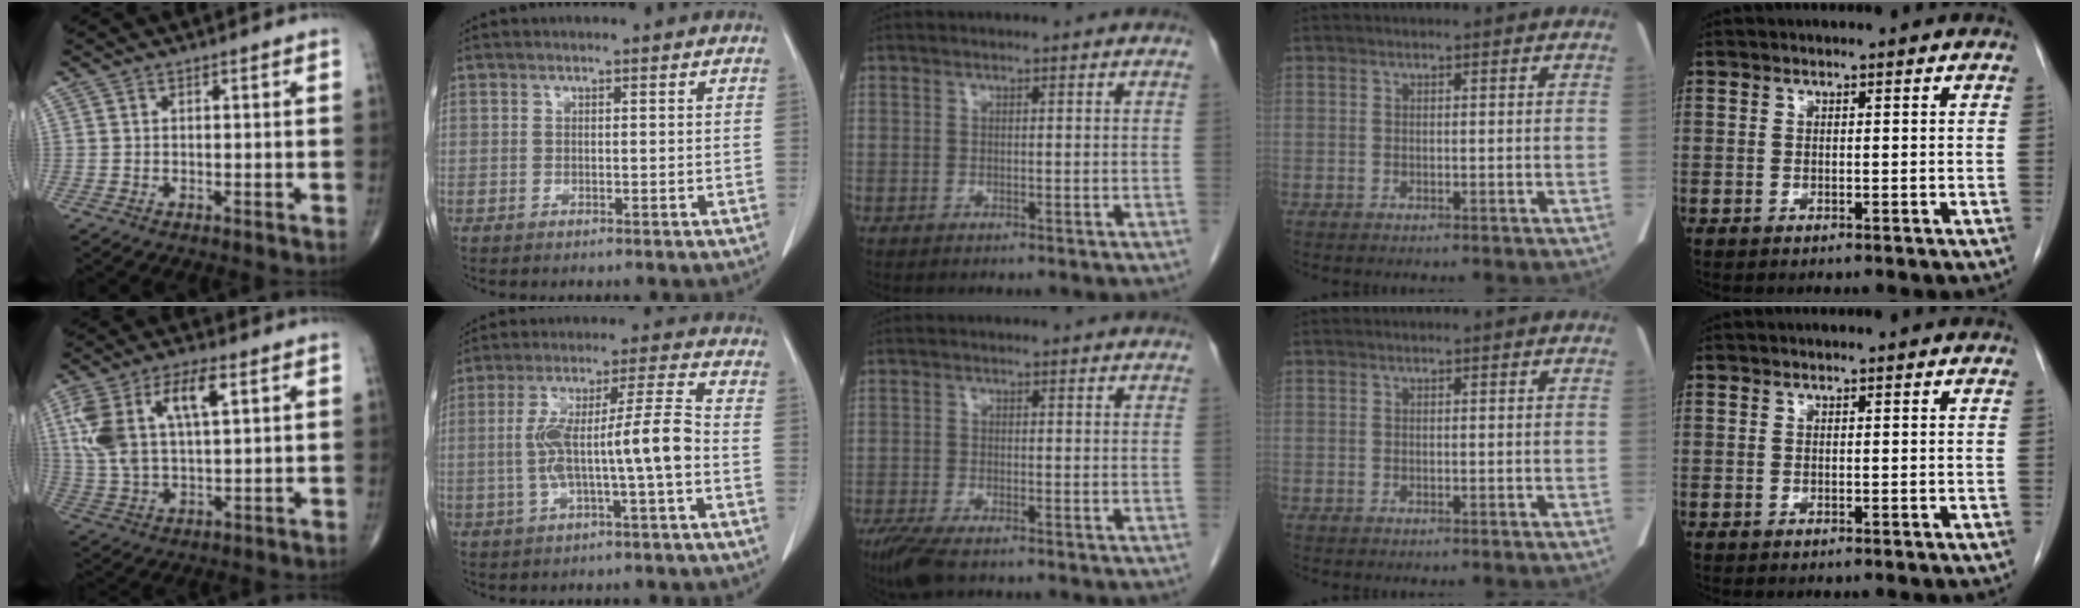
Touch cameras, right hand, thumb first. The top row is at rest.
{"thumb": {"total": 14.1, "force": [4.8, 6.0, 11.8], "torque": [-0.248, 0.008, 0.094]}, "index": {"total": 10.5, "force": [-1.8, 0.1, 10.3], "torque": [-0.188, 0.029, -0.031]}, "middle": {"total": 5.2, "force": [-3.8, 1.2, 3.4], "torque": [-0.069, -0.015, -0.065]}}